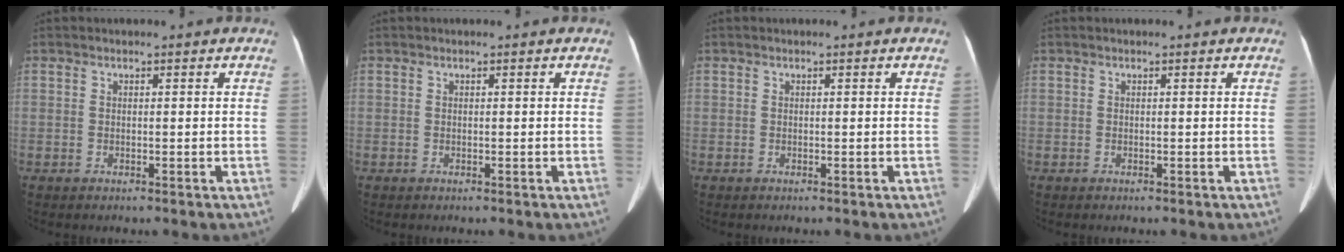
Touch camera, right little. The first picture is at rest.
{"total": 0.0}
{"total": 0.0}
{"total": 0.0}